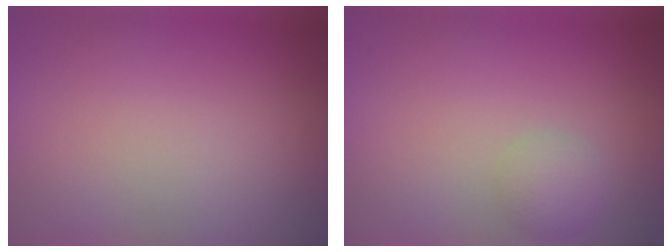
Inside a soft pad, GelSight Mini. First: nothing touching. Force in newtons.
{"total": 1.7, "press": 1.7, "slide": 0.1}